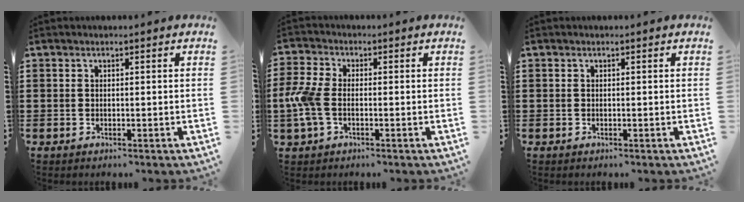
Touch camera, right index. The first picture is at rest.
{"total": 5.6, "force": [-1.2, 3.0, 4.6], "torque": [-0.132, -0.008, -0.035]}
{"total": 0.0}